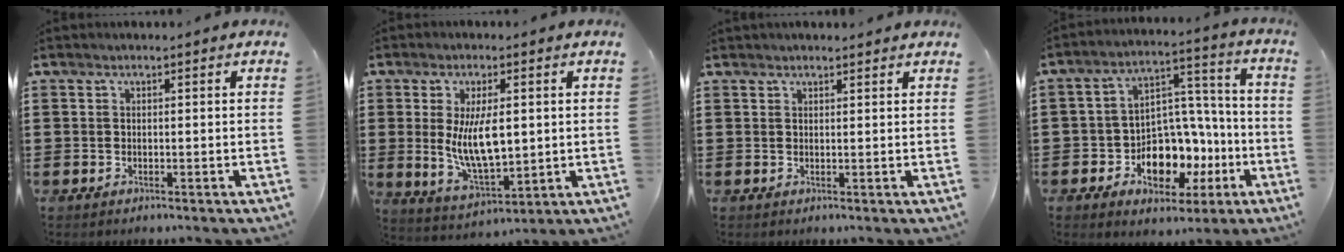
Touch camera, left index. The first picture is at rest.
{"total": 8.9, "force": [1.1, 3.8, 7.9], "torque": [-0.154, -0.007, 0.012]}
{"total": 1.1, "force": [1.0, 0.2, 0.1], "torque": [-0.005, 0.002, 0.020]}
{"total": 9.3, "force": [-3.4, 7.3, 4.5], "torque": [-0.073, 0.011, -0.052]}